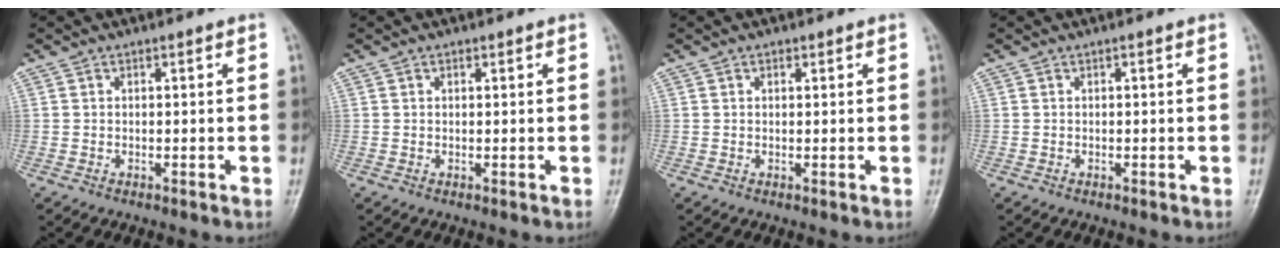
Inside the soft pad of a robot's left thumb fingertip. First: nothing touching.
{"total": 0.7, "force": [0.4, 0.5, 0.3], "torque": [-0.003, -0.002, 0.005]}
{"total": 0.9, "force": [0.5, 0.6, 0.4], "torque": [-0.001, -0.002, 0.006]}
{"total": 0.0}